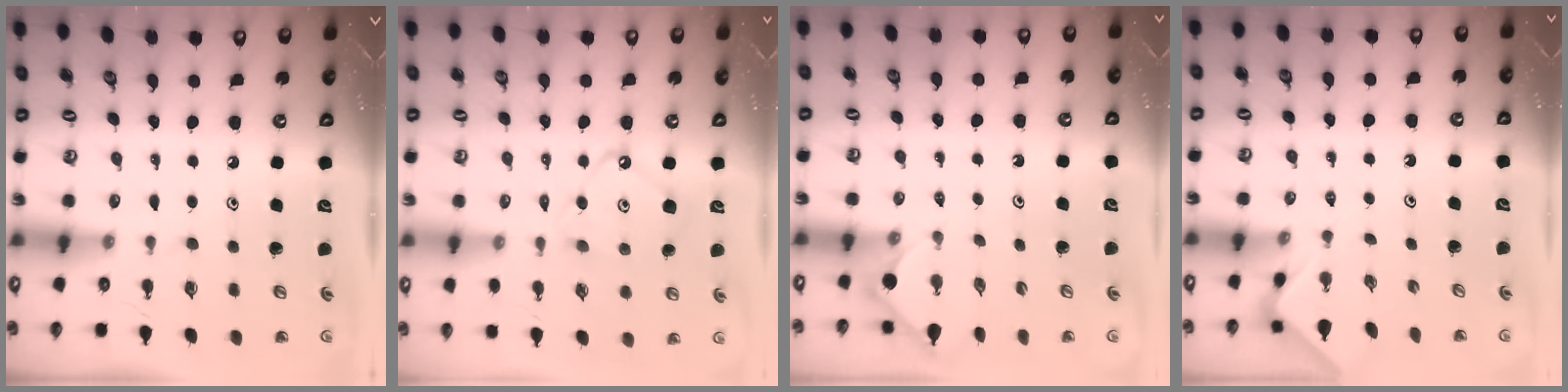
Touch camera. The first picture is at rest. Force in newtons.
{"total": 8.6, "press": 8.6, "slide": 0.9}
{"total": 1.8, "press": 1.8, "slide": 0.4}
{"total": 1.9, "press": 1.9, "slide": 0.3}